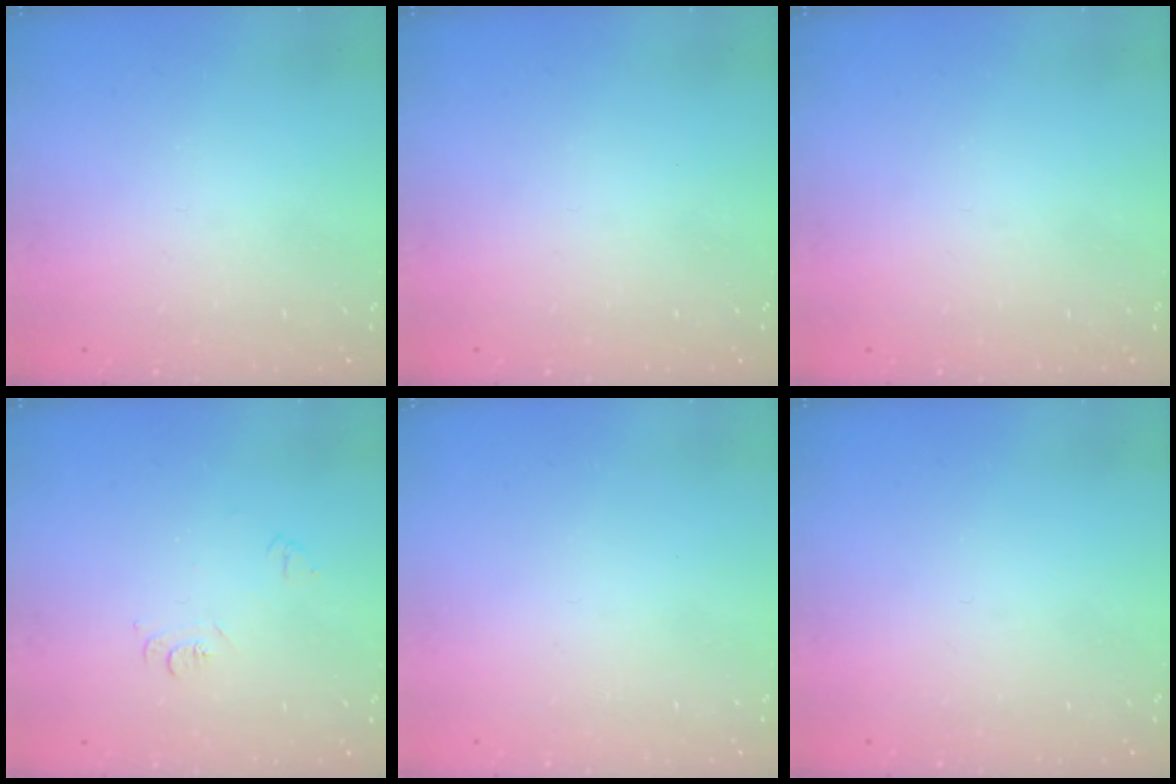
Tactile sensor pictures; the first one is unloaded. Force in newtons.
{"total": 0.0}
{"total": 0.0}
{"total": 4.9, "press": 4.9, "slide": 0.7}
{"total": 1.6, "press": 1.6, "slide": 0.1}
{"total": 0.0}